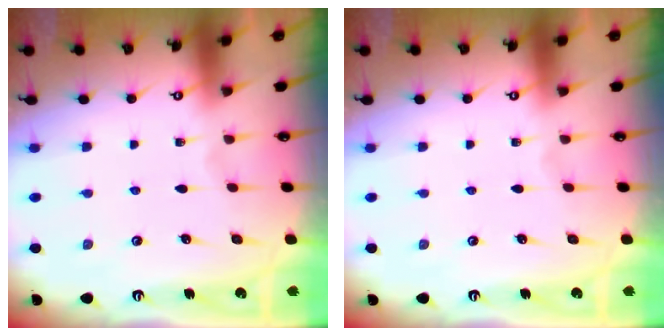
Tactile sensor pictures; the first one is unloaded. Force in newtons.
{"total": 0.0}